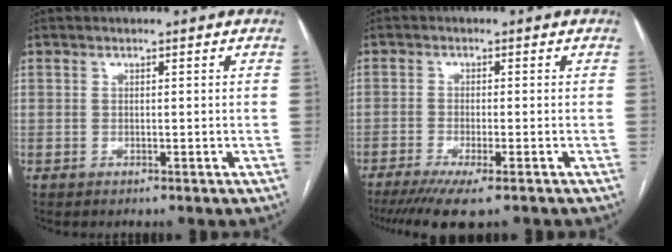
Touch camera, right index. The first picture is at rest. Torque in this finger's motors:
{"motor_torque": [1.15, -0.73, 0.36, 0.11]}